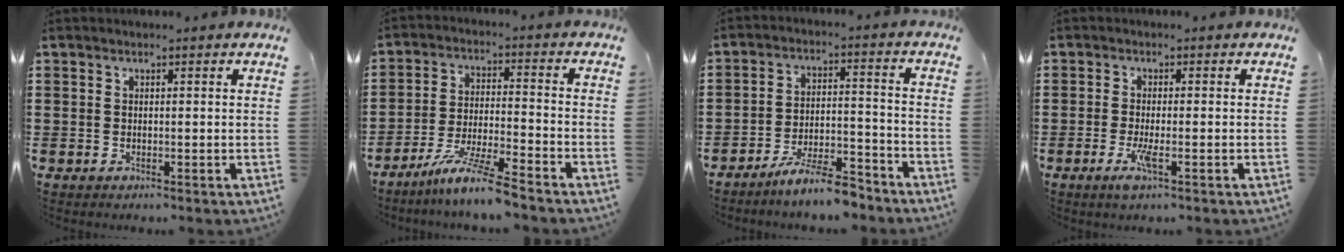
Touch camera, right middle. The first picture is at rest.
{"total": 8.3, "force": [-6.9, -0.5, 4.5], "torque": [-0.096, -0.015, -0.135]}
{"total": 7.8, "force": [-6.9, 0.5, 3.7], "torque": [-0.067, 0.003, -0.127]}
{"total": 3.3, "force": [-1.2, 0.4, 3.0], "torque": [-0.065, -0.011, -0.025]}